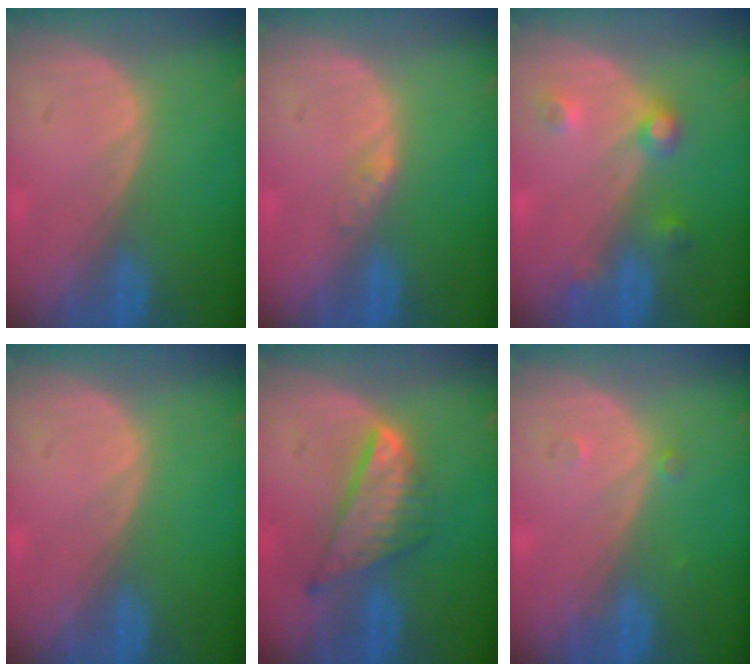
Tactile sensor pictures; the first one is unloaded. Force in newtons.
{"total": 1.2, "press": 1.2, "slide": 0.1}
{"total": 3.7, "press": 3.4, "slide": 1.4}
{"total": 0.0}
{"total": 7.9, "press": 6.6, "slide": 4.3}
{"total": 0.8, "press": 0.8, "slide": 0.1}